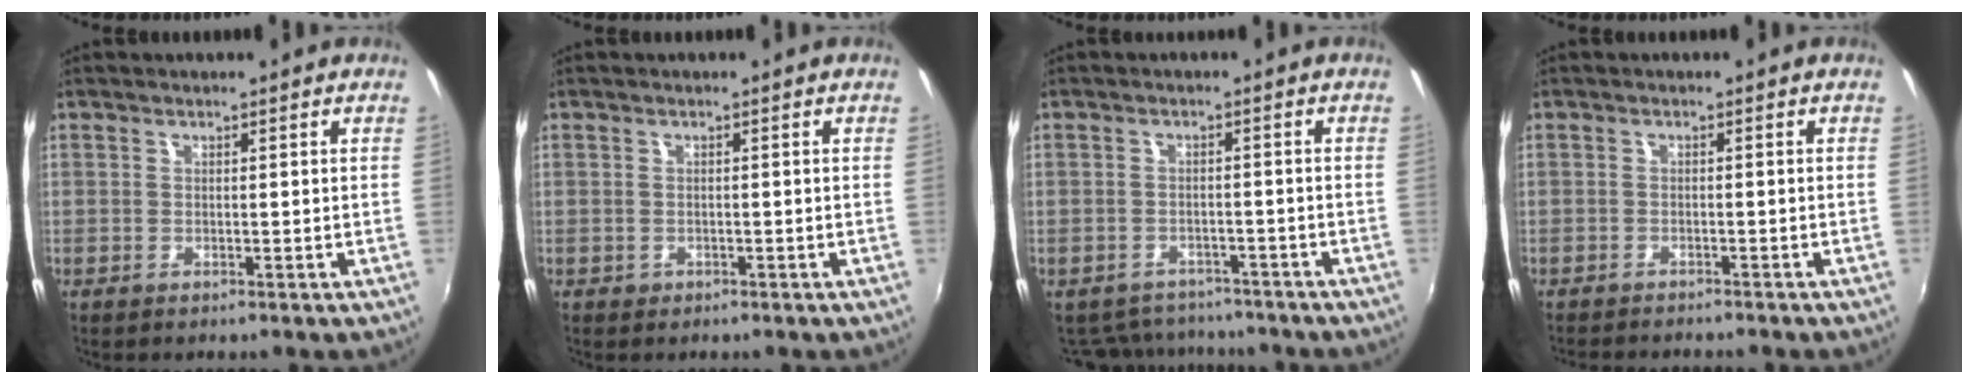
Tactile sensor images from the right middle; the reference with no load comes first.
{"total": 0.7, "force": [-0.3, 0.6, 0.1], "torque": [-0.003, -0.002, -0.002]}
{"total": 9.0, "force": [-8.0, 3.6, 2.0], "torque": [-0.054, 0.001, -0.111]}
{"total": 4.4, "force": [-4.2, 0.3, 1.4], "torque": [-0.039, -0.014, -0.067]}